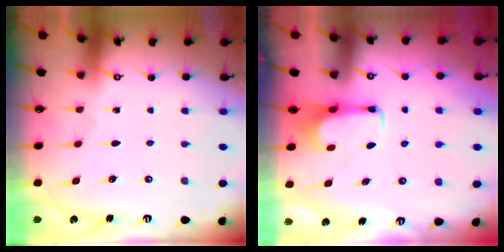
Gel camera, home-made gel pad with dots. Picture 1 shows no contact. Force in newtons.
{"total": 1.7, "press": 1.6, "slide": 0.4}